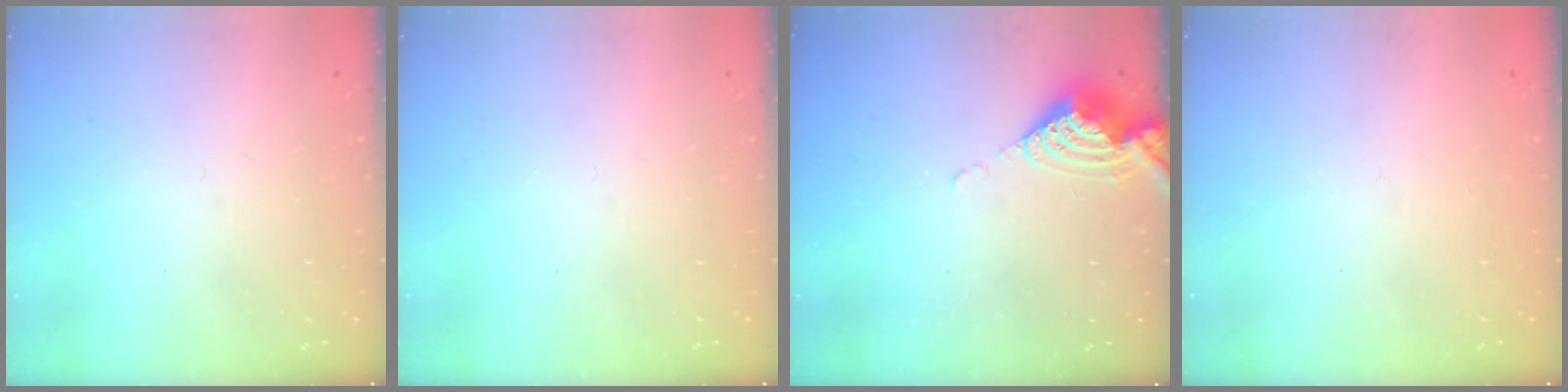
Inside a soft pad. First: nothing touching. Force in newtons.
{"total": 0.0}
{"total": 7.9, "press": 7.8, "slide": 0.8}
{"total": 1.0, "press": 0.9, "slide": 0.4}